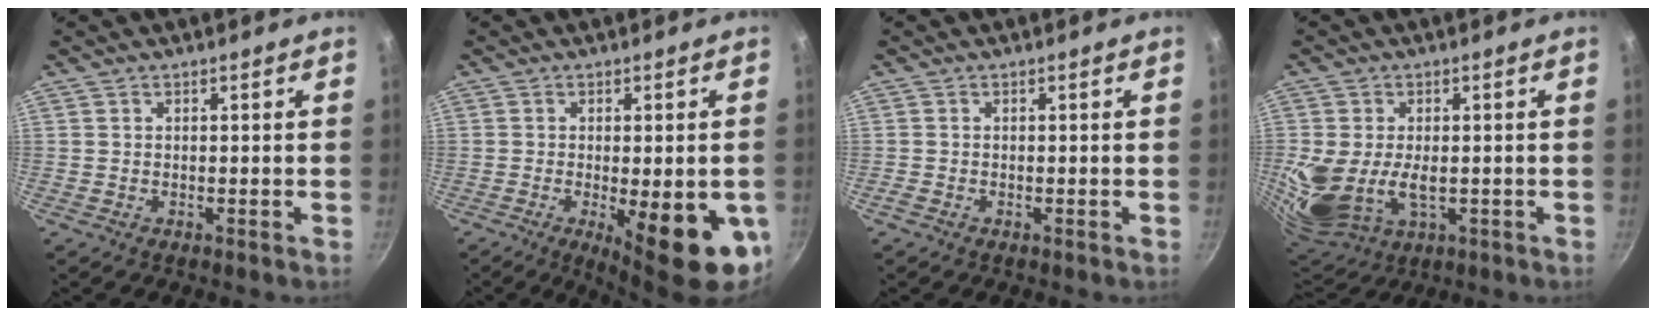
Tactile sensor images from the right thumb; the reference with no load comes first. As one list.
[{"total": 16.0, "force": [-4.6, 5.0, 14.5], "torque": [-0.163, -0.006, -0.050]}, {"total": 0.5, "force": [-0.4, 0.3, 0.2], "torque": [-0.006, 0.001, -0.010]}, {"total": 13.2, "force": [-1.1, 8.3, 10.2], "torque": [-0.209, -0.020, -0.008]}]